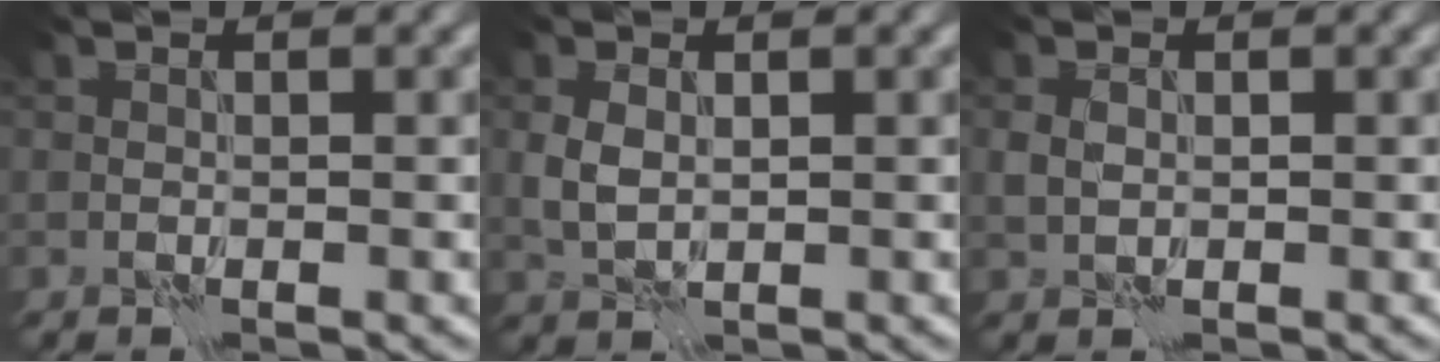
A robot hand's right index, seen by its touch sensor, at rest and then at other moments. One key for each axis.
{"total": 2.0, "fx": 0.3, "fy": 1.4, "fz": 1.5, "tx": -0.040, "ty": 0.000, "tz": 0.011}
{"total": 1.1, "fx": 0.3, "fy": 0.9, "fz": 0.6, "tx": -0.016, "ty": 0.002, "tz": 0.005}